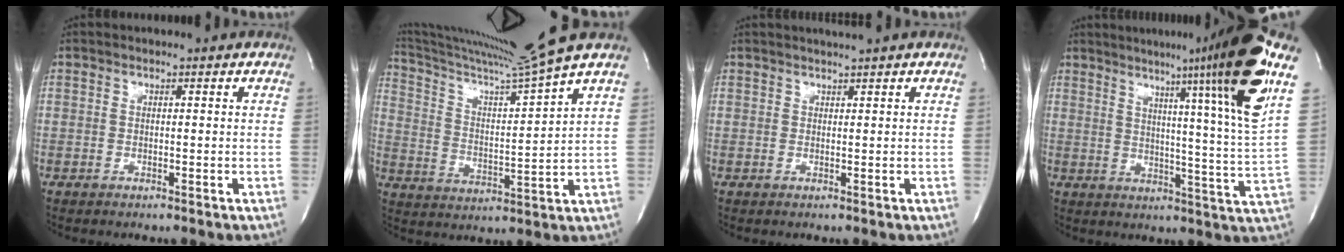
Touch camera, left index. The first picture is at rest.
{"total": 14.9, "force": [12.8, -4.2, 6.2], "torque": [-0.118, -0.047, 0.211]}
{"total": 1.4, "force": [1.2, -0.6, 0.4], "torque": [-0.005, -0.004, 0.024]}
{"total": 19.1, "force": [11.1, -3.2, 15.2], "torque": [-0.204, -0.045, 0.126]}